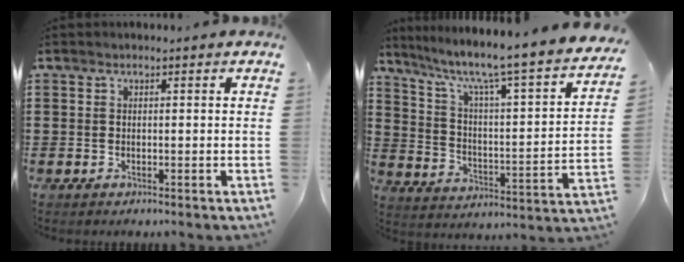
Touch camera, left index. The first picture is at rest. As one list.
[{"total": 5.9, "force": [4.6, -0.2, 3.7], "torque": [-0.094, -0.052, 0.063]}]